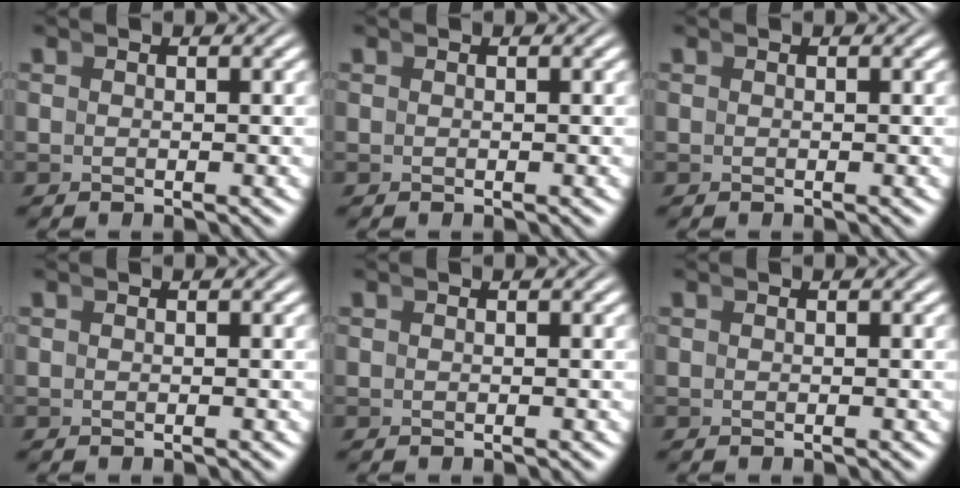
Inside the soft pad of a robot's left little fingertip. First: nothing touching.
{"total": 0.0}
{"total": 0.0}
{"total": 0.0}
{"total": 0.0}
{"total": 0.0}